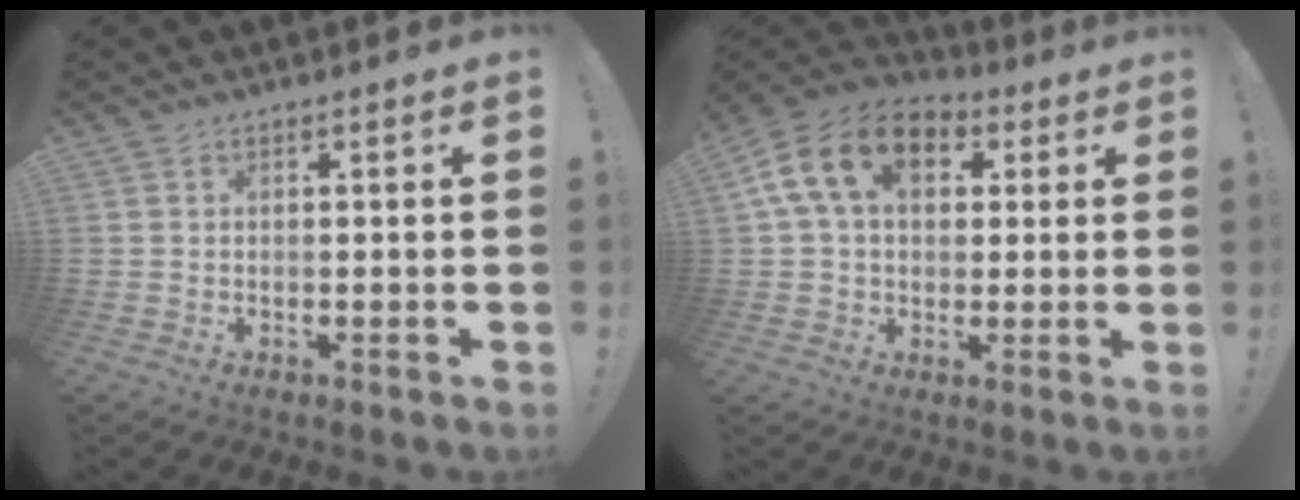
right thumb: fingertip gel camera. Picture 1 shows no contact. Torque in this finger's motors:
{"motor_torque": [1.90, 2.71, 0.61, -0.33, 0.17]}